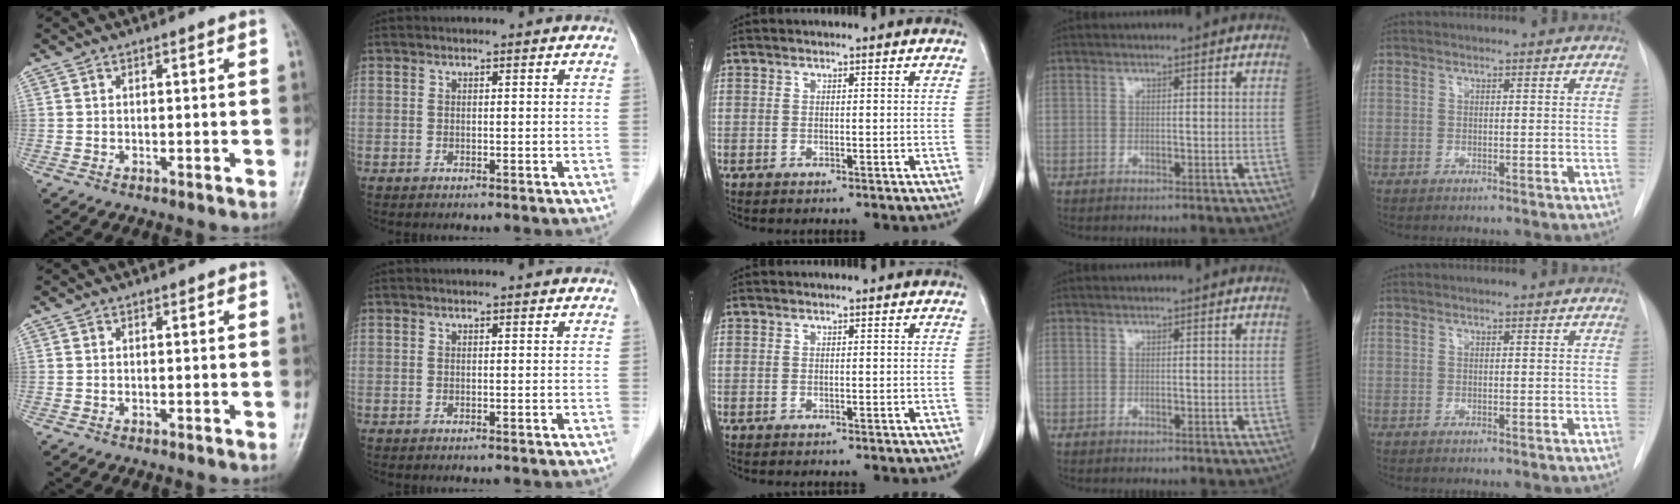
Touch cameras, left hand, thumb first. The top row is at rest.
{}